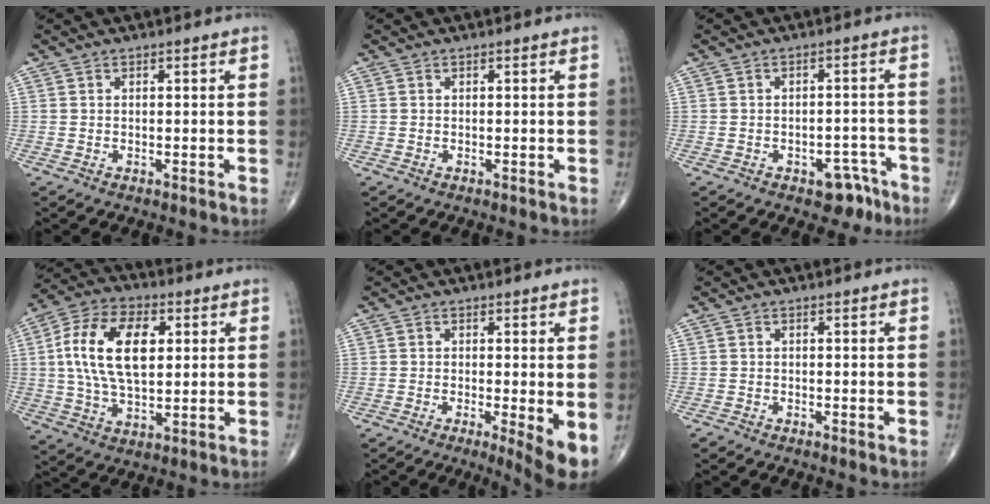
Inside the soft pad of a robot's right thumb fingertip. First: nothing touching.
{"total": 0.0}
{"total": 5.4, "force": [-3.4, 3.3, 2.6], "torque": [-0.009, 0.032, -0.039]}
{"total": 16.3, "force": [3.1, 9.1, 13.2], "torque": [-0.237, 0.008, 0.051]}
{"total": 5.9, "force": [-1.3, 1.0, 5.7], "torque": [-0.091, -0.019, -0.025]}
{"total": 0.6, "force": [-0.5, 0.1, 0.3], "torque": [-0.011, -0.004, -0.015]}